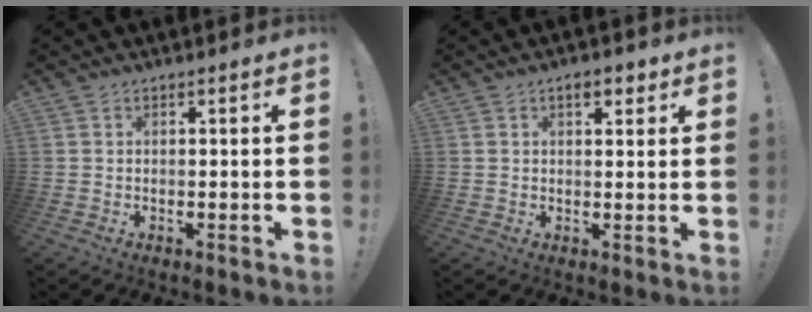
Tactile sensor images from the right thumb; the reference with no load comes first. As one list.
[{"total": 4.1, "force": [2.4, 1.9, 2.7], "torque": [-0.032, -0.005, 0.039]}]